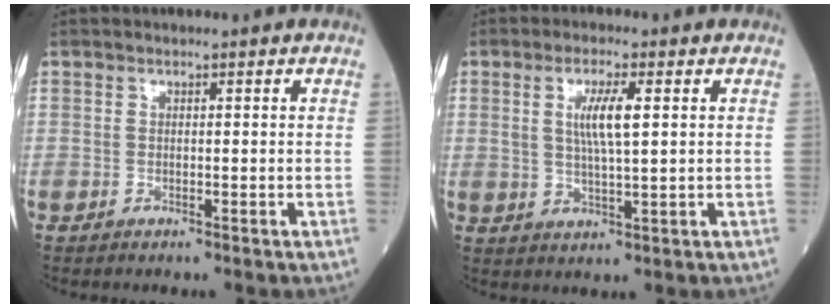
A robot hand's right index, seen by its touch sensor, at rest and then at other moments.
{"total": 5.7, "force": [1.5, 0.6, 5.5], "torque": [-0.107, 0.000, 0.029]}